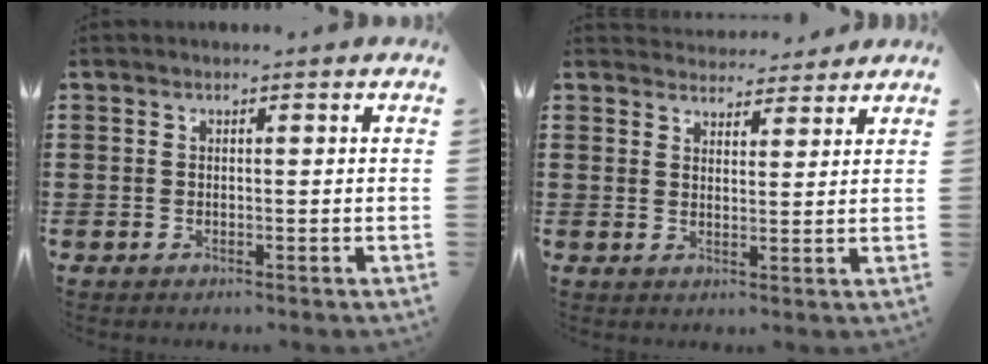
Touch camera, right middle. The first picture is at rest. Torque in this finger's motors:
{"motor_torque": [-0.37, 0.04, 0.04, -0.02]}